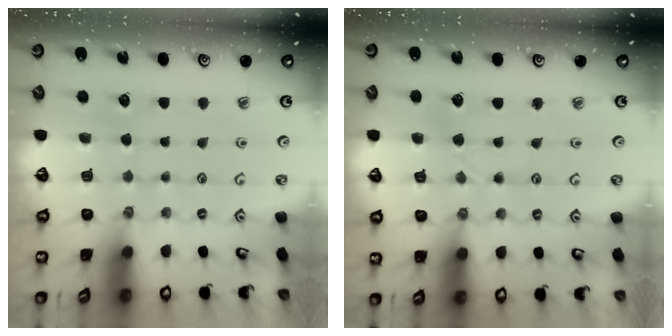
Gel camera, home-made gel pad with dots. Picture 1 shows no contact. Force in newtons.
{"total": 2.2, "press": 2.2, "slide": 0.3}